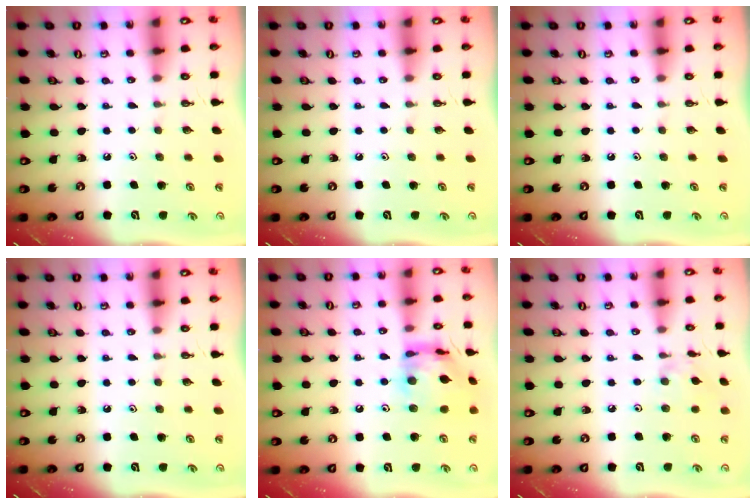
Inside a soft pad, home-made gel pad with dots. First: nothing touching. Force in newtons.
{"total": 0.0}
{"total": 0.0}
{"total": 0.0}
{"total": 13.9, "press": 13.9, "slide": 1.4}
{"total": 2.0, "press": 2.0, "slide": 0.4}